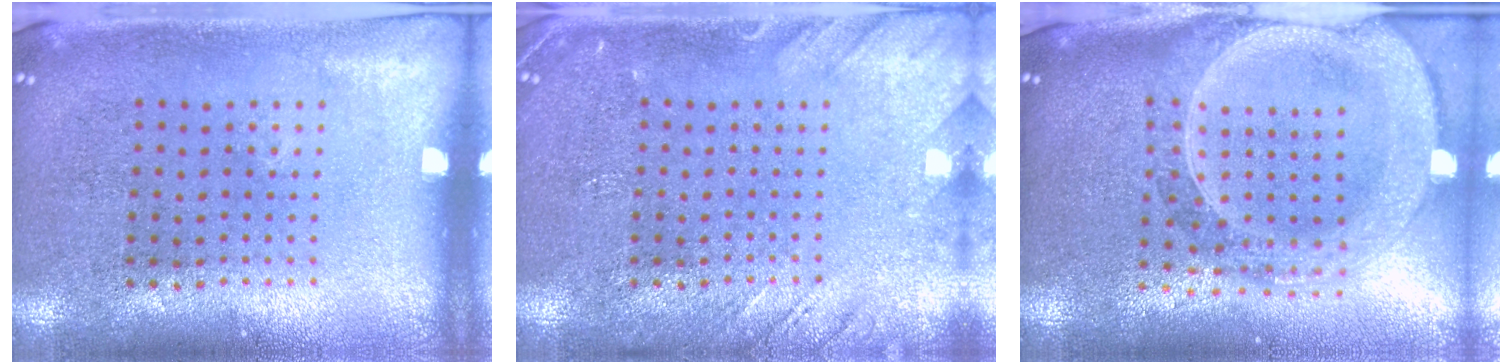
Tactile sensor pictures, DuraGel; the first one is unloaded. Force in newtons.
{"total": 2.0, "press": 2.0, "slide": 0.2}
{"total": 2.8, "press": 2.4, "slide": 1.4}